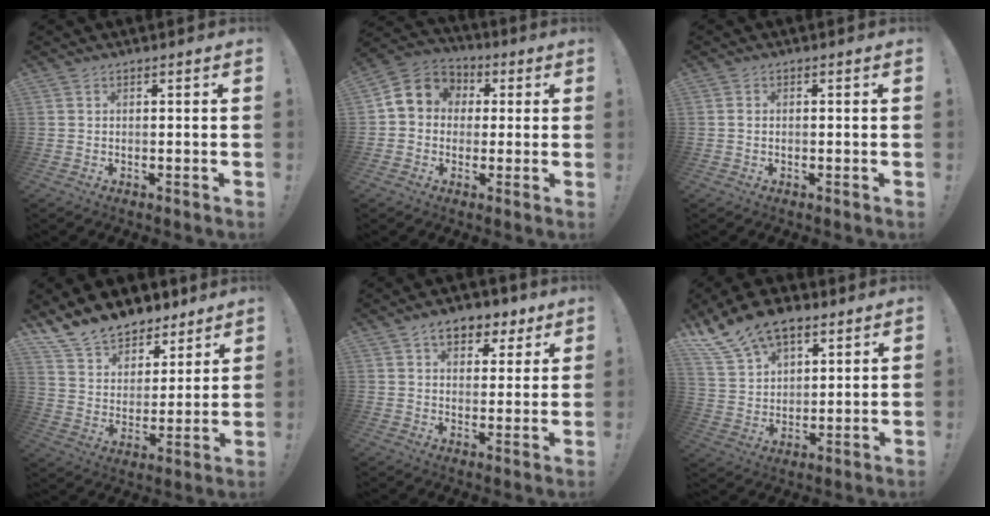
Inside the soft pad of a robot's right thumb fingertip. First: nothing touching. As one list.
[{"total": 9.1, "force": [1.4, 8.2, 3.8], "torque": [-0.049, 0.004, 0.034]}, {"total": 0.6, "force": [-0.1, 0.4, 0.4], "torque": [-0.007, 0.002, -0.002]}, {"total": 13.4, "force": [11.1, 6.9, 2.9], "torque": [-0.063, -0.086, 0.211]}, {"total": 8.8, "force": [5.2, 5.6, 4.5], "torque": [-0.057, -0.025, 0.094]}, {"total": 15.3, "force": [10.7, 8.6, 6.8], "torque": [-0.129, -0.065, 0.203]}]